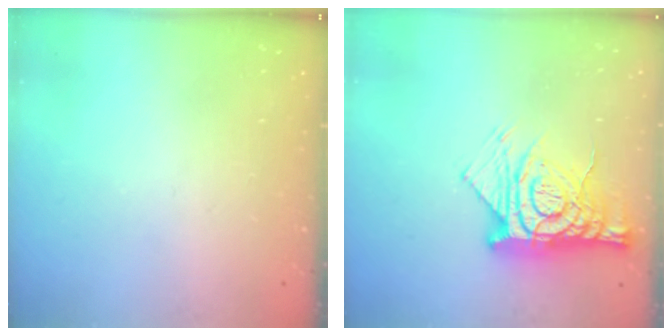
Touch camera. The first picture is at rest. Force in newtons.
{"total": 12.2, "press": 12.1, "slide": 1.4}